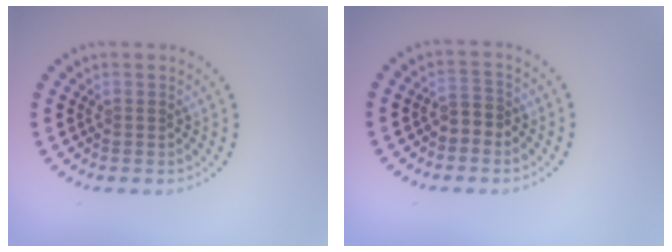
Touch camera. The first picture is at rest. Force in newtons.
{"total": 1.7, "press": 1.6, "slide": 0.8}